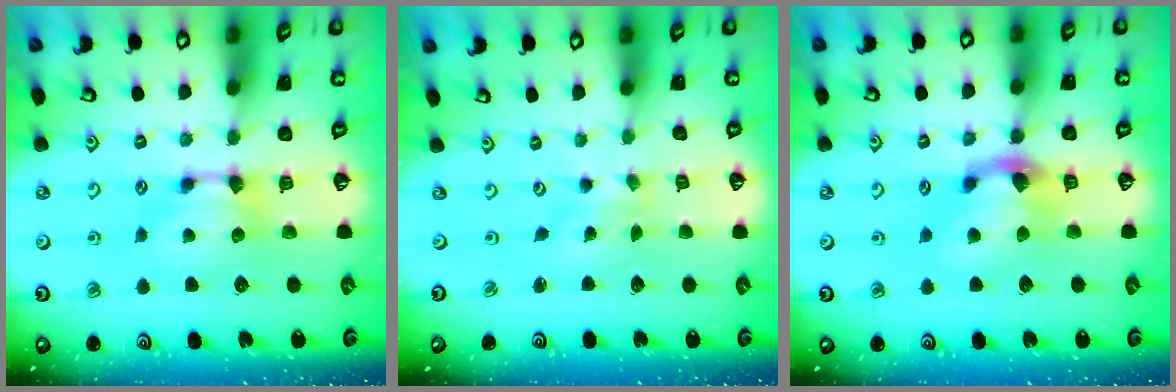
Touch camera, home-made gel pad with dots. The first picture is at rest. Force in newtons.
{"total": 4.0, "press": 4.0, "slide": 0.8}
{"total": 2.9, "press": 2.2, "slide": 1.9}